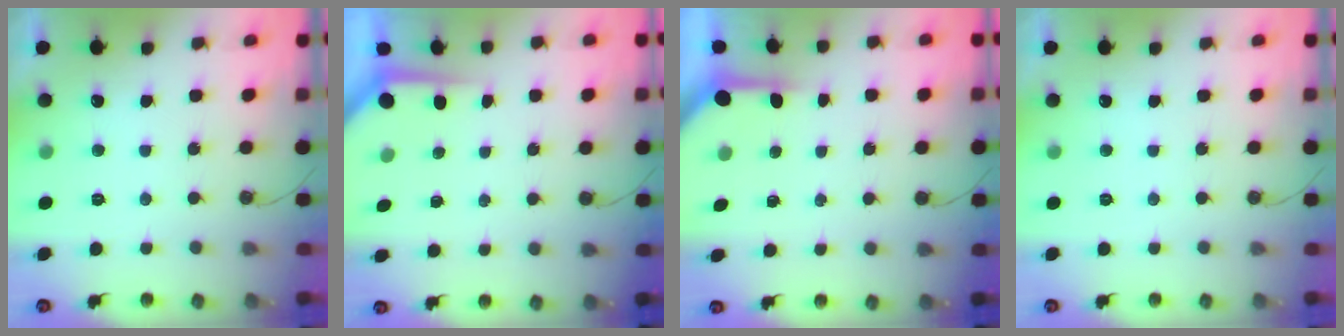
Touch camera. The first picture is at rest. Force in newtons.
{"total": 3.5, "press": 3.5, "slide": 0.3}
{"total": 3.1, "press": 3.1, "slide": 0.4}
{"total": 0.0}